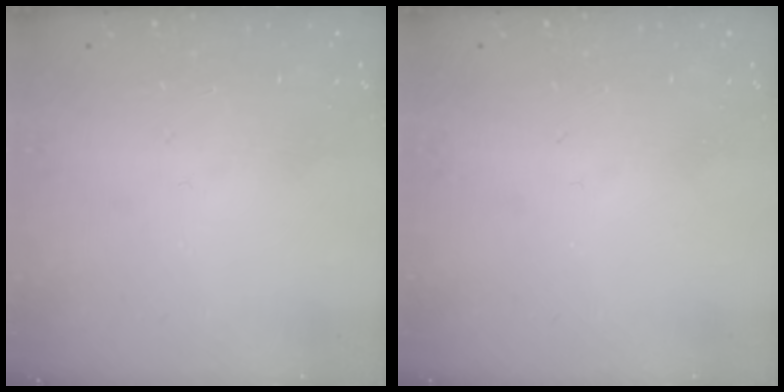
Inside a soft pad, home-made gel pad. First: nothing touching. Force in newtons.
{"total": 0.0}